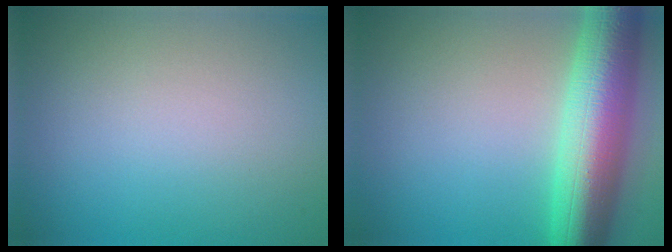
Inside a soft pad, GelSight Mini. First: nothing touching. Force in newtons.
{"total": 9.9, "press": 9.9, "slide": 0.3}